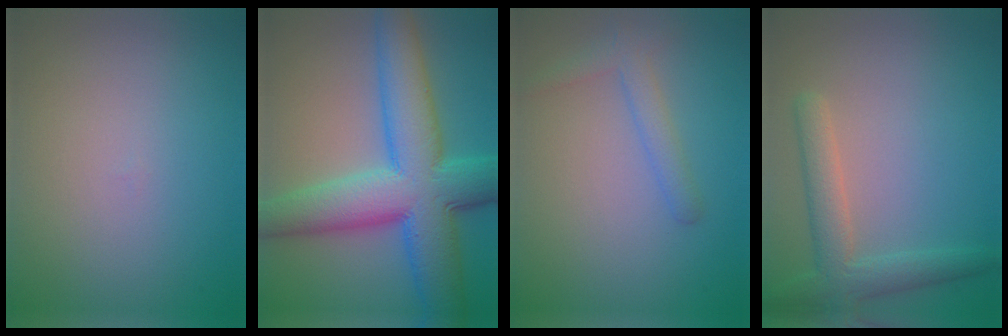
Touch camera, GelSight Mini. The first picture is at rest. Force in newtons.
{"total": 11.5, "press": 11.5, "slide": 0.2}
{"total": 2.0, "press": 2.0, "slide": 0.2}
{"total": 3.7, "press": 3.6, "slide": 0.4}